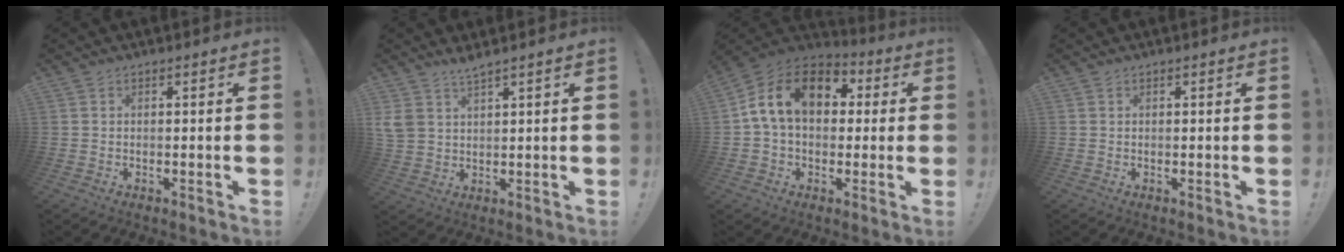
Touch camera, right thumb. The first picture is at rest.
{"total": 5.1, "force": [3.6, 2.1, 2.9], "torque": [-0.054, -0.017, 0.072]}
{"total": 16.5, "force": [3.9, 11.0, 11.6], "torque": [-0.188, 0.013, 0.069]}
{"total": 0.0}